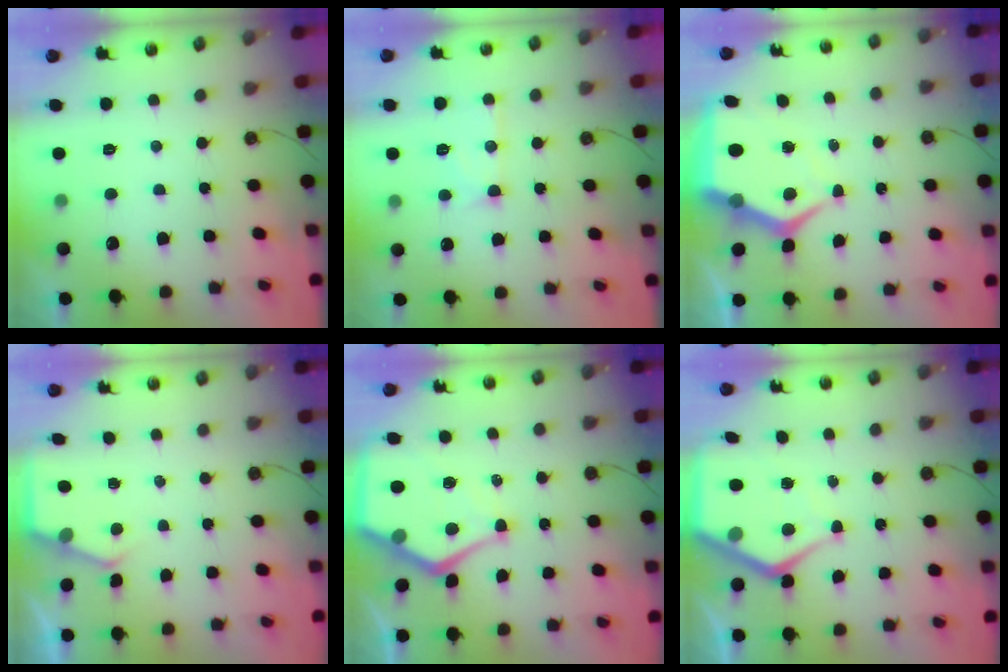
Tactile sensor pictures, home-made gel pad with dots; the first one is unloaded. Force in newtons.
{"total": 10.0, "press": 10.0, "slide": 0.6}
{"total": 11.4, "press": 11.3, "slide": 1.3}
{"total": 2.9, "press": 2.9, "slide": 0.5}
{"total": 15.3, "press": 15.3, "slide": 1.5}
{"total": 10.1, "press": 10.0, "slide": 1.0}